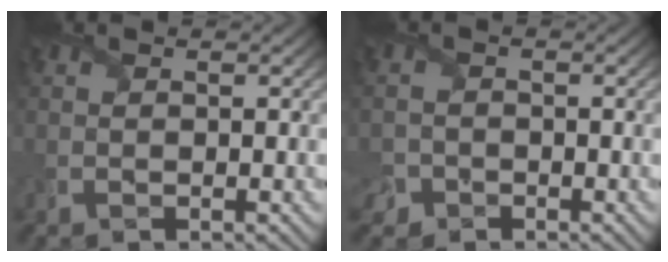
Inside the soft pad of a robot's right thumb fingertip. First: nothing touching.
{"total": 2.5, "force": [-1.5, 1.9, 0.5], "torque": [-0.013, -0.004, -0.035]}